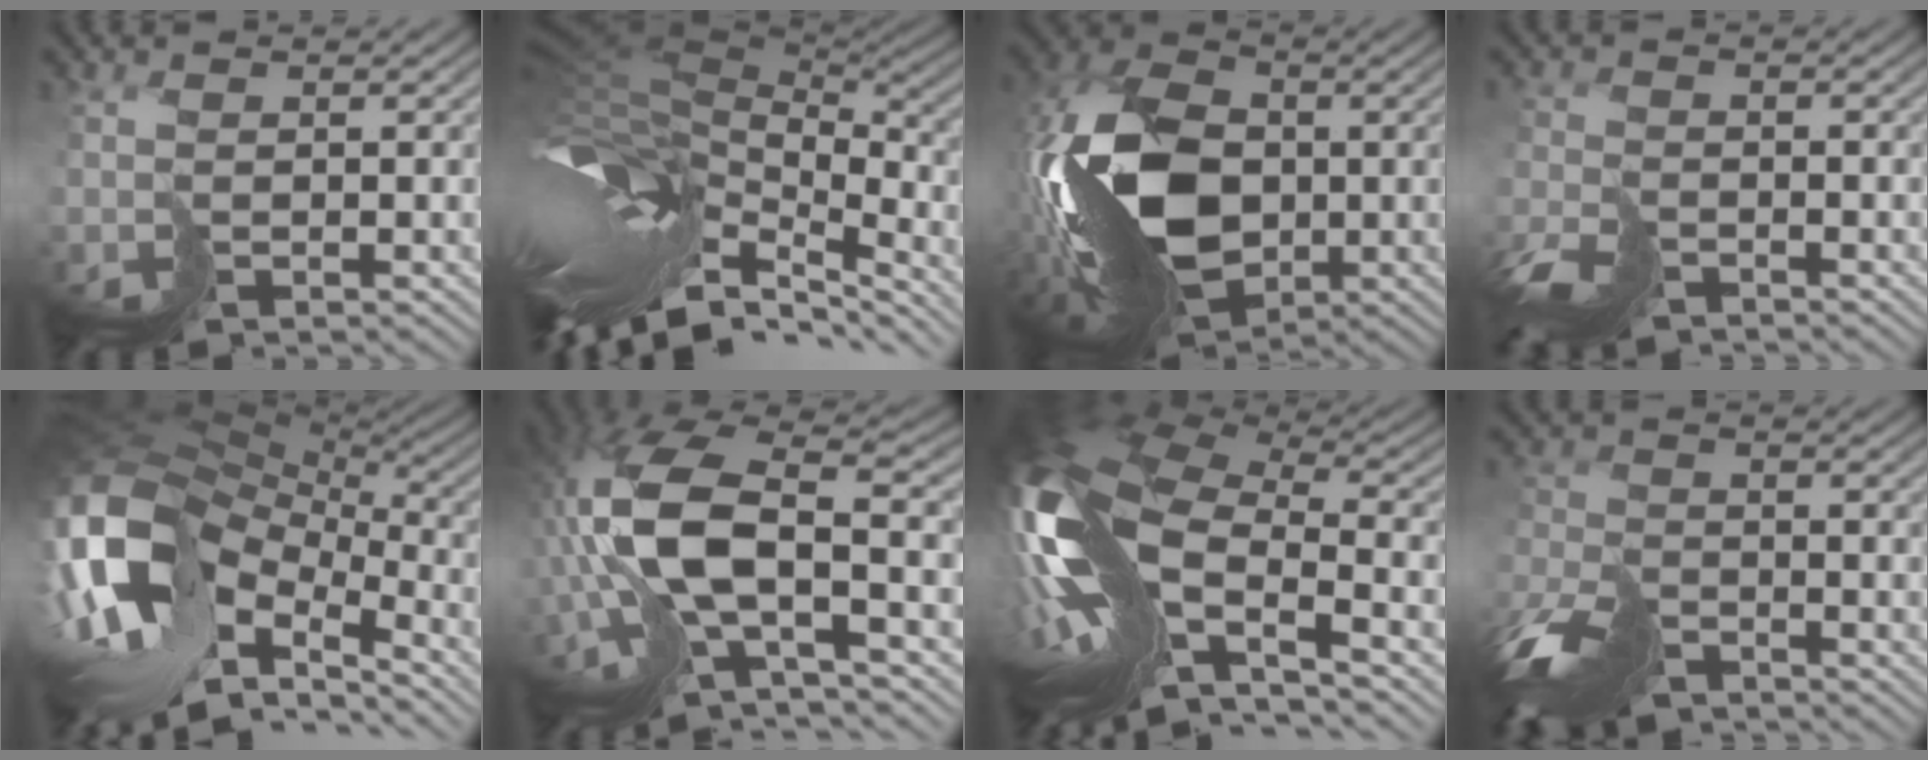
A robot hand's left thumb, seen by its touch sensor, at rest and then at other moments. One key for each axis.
{"total": 14.7, "fx": -5.9, "fy": 8.1, "fz": 10.8, "tx": -0.236, "ty": -0.004, "tz": -0.091}
{"total": 15.9, "fx": -2.5, "fy": 10.2, "fz": 11.9, "tx": -0.260, "ty": -0.002, "tz": -0.056}
{"total": 5.6, "fx": -4.8, "fy": 2.1, "fz": 2.1, "tx": -0.052, "ty": -0.017, "tz": -0.102}
{"total": 17.3, "fx": -5.3, "fy": 11.4, "fz": 11.9, "tx": -0.271, "ty": -0.034, "tz": -0.067}
{"total": 15.4, "fx": -1.6, "fy": 7.4, "fz": 13.4, "tx": -0.302, "ty": -0.008, "tz": -0.021}
{"total": 19.5, "fx": -4.0, "fy": 10.3, "fz": 16.1, "tx": -0.357, "ty": -0.028, "tz": -0.045}
{"total": 9.2, "fx": -7.3, "fy": 3.6, "fz": 4.3, "tx": -0.105, "ty": -0.021, "tz": -0.150}